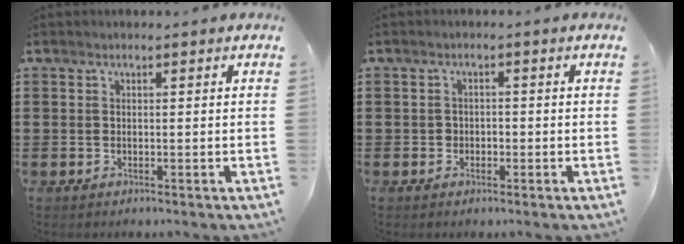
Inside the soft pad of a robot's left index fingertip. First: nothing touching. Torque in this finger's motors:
{"motor_torque": [-0.97, 1.17, 0.01, 0.00]}